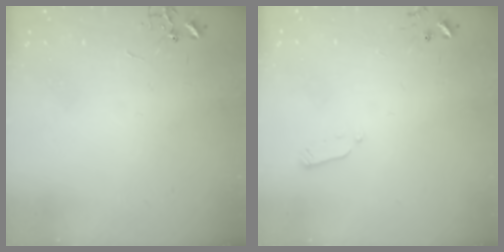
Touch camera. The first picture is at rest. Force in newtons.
{"total": 4.0, "press": 3.9, "slide": 1.0}